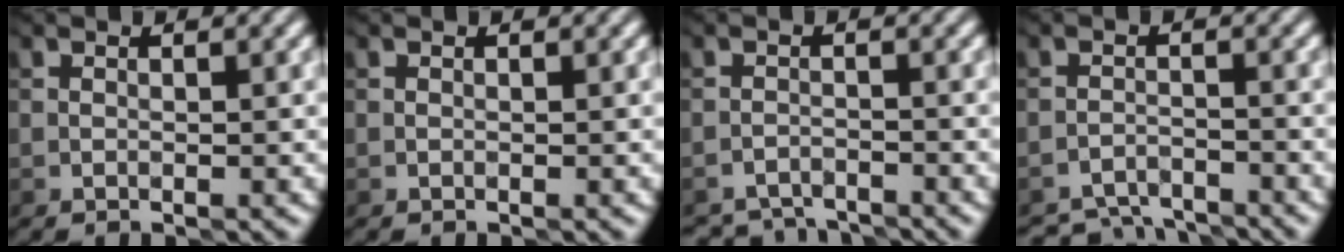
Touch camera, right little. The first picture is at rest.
{"total": 0.0}
{"total": 4.2, "force": [-4.1, 0.4, -0.1], "torque": [0.003, -0.014, -0.070]}
{"total": 5.0, "force": [-4.9, 0.7, 0.4], "torque": [-0.008, -0.018, -0.086]}